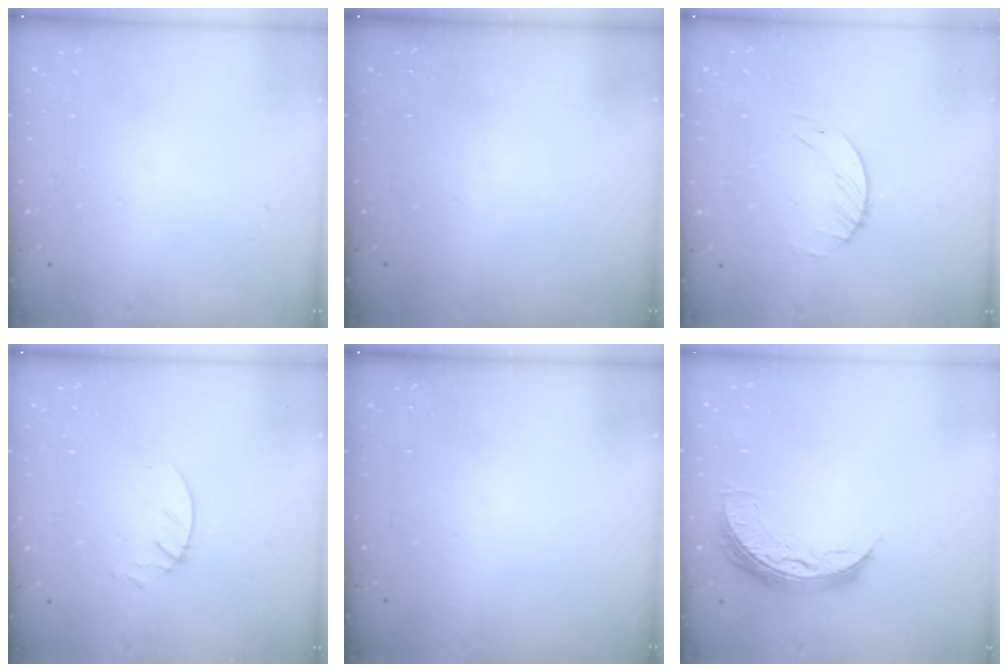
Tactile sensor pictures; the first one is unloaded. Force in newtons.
{"total": 0.0}
{"total": 1.7, "press": 1.7, "slide": 0.2}
{"total": 3.3, "press": 3.2, "slide": 0.3}
{"total": 0.0}
{"total": 8.6, "press": 8.5, "slide": 0.5}